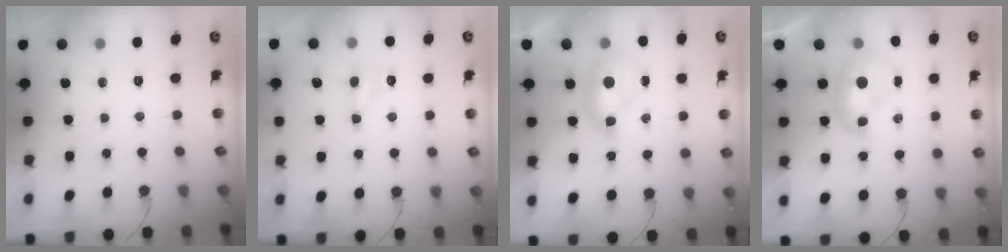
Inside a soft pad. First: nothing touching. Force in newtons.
{"total": 1.0, "press": 0.9, "slide": 0.3}
{"total": 1.5, "press": 1.3, "slide": 0.7}
{"total": 1.6, "press": 1.6, "slide": 0.1}